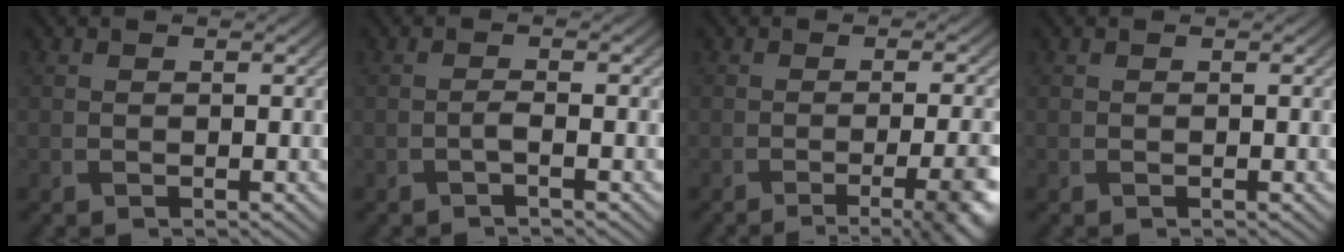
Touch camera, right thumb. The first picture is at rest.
{"total": 1.1, "force": [-0.6, 0.1, 0.9], "torque": [-0.018, 0.006, -0.015]}
{"total": 9.0, "force": [-4.0, 2.6, 7.6], "torque": [-0.085, -0.002, -0.048]}
{"total": 0.0}